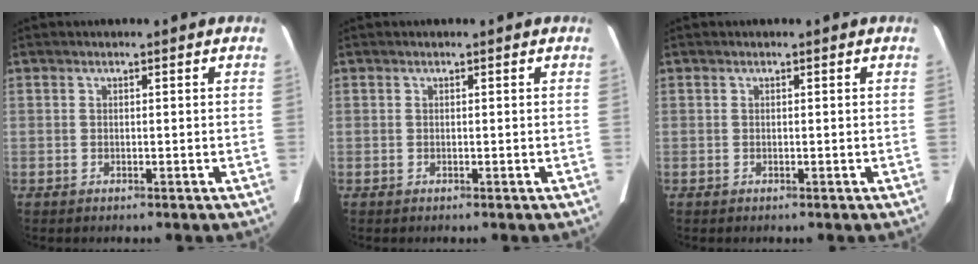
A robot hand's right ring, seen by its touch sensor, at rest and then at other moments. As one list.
[{"total": 0.0}, {"total": 0.0}]